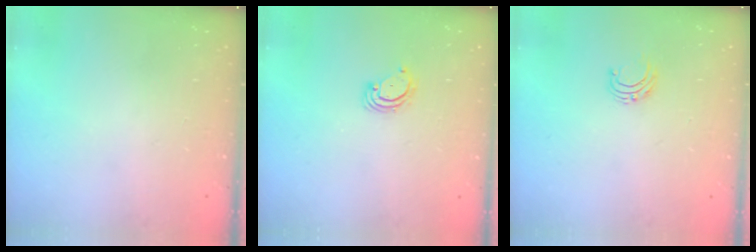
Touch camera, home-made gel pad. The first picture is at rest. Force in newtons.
{"total": 3.1, "press": 3.1, "slide": 0.3}
{"total": 4.6, "press": 4.6, "slide": 0.5}